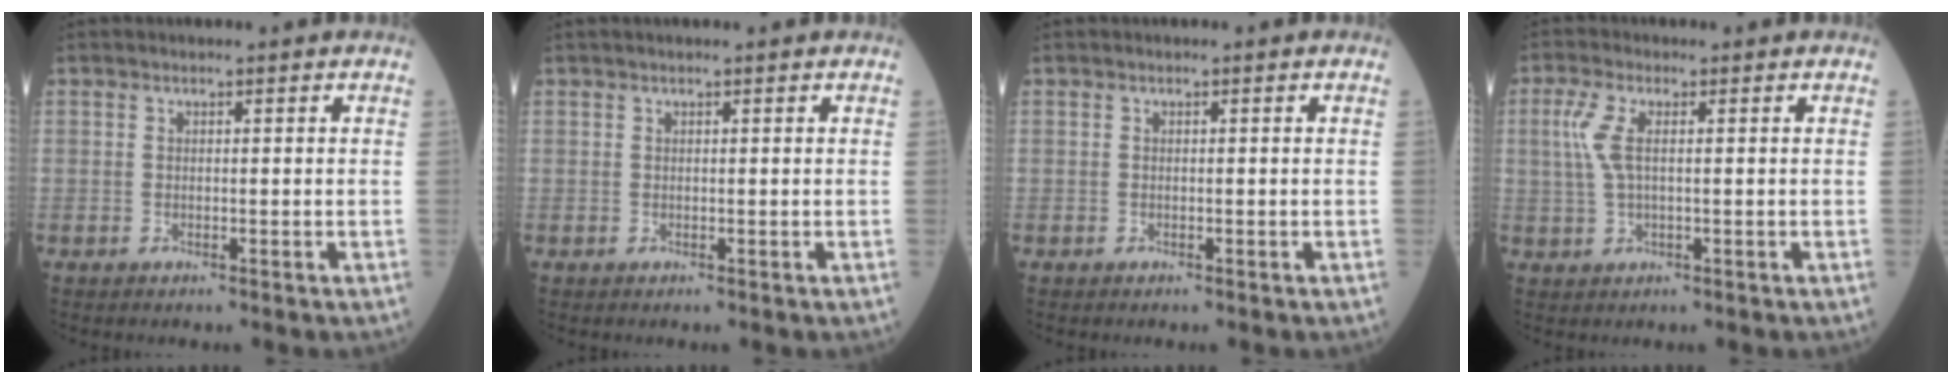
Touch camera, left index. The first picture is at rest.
{"total": 1.1, "force": [0.9, -0.1, 0.6], "torque": [-0.008, 0.016, 0.018]}
{"total": 0.0}
{"total": 4.2, "force": [0.7, 1.3, 3.9], "torque": [-0.106, 0.007, 0.014]}